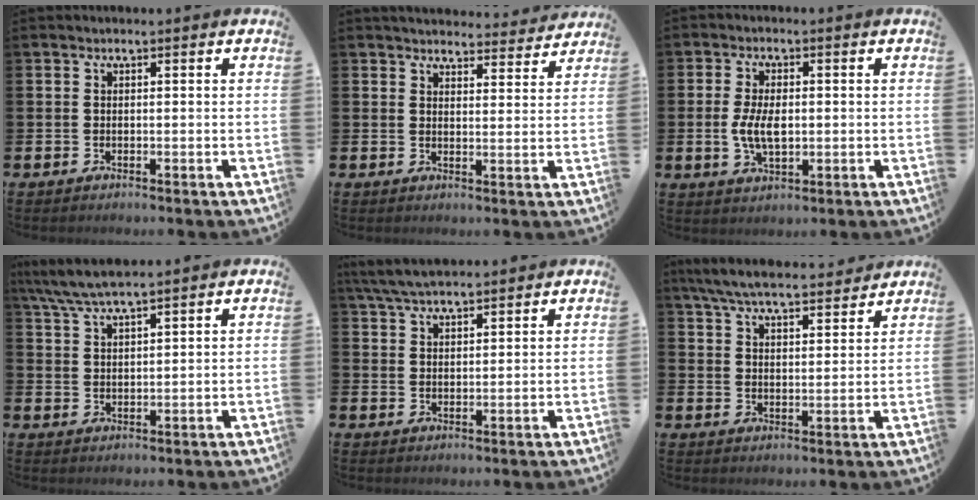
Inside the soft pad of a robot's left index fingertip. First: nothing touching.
{"total": 4.2, "force": [4.1, 0.9, 0.2], "torque": [-0.003, -0.029, 0.071]}
{"total": 5.0, "force": [-0.1, 2.6, 4.3], "torque": [-0.076, 0.000, -0.006]}
{"total": 5.5, "force": [5.0, 0.4, 2.2], "torque": [-0.062, -0.016, 0.091]}
{"total": 5.3, "force": [5.0, 0.8, 1.6], "torque": [-0.050, -0.014, 0.093]}
{"total": 7.0, "force": [6.6, 1.0, 2.0], "torque": [-0.057, -0.039, 0.118]}